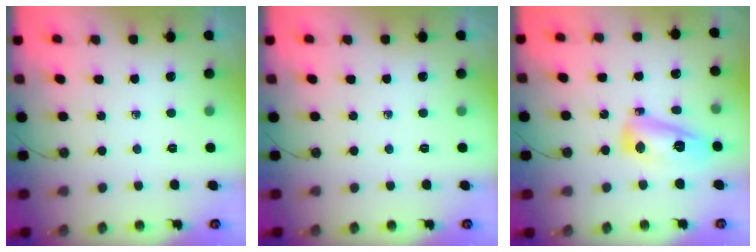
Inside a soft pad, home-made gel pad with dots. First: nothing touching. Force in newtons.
{"total": 0.0}
{"total": 13.0, "press": 13.0, "slide": 1.1}